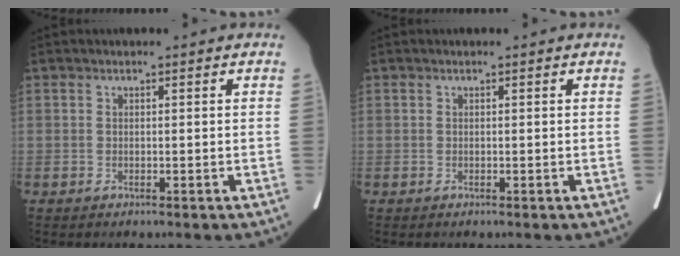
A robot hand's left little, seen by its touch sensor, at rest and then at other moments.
{"total": 0.0}